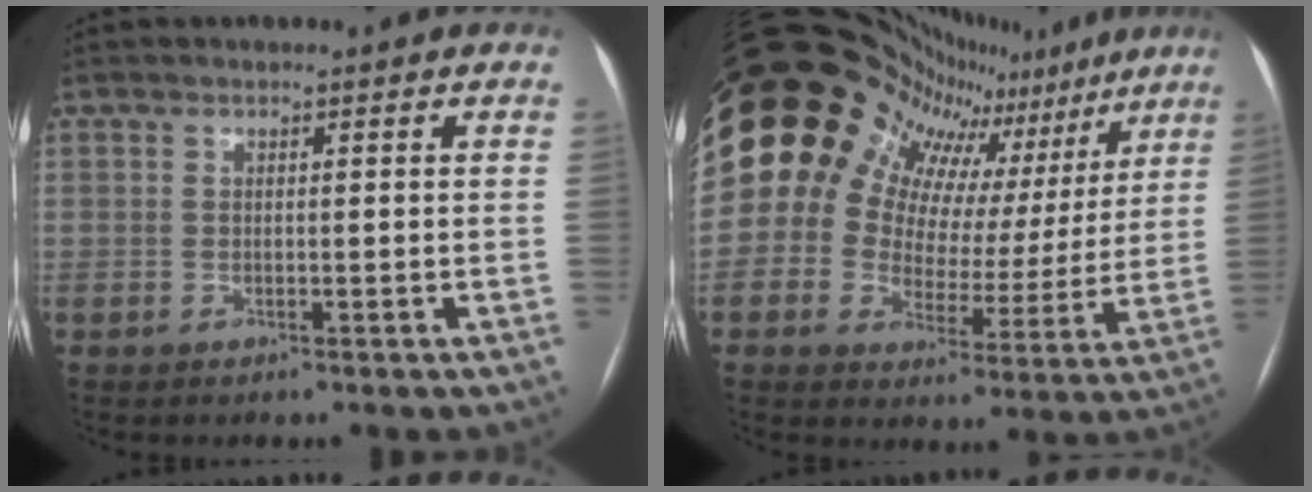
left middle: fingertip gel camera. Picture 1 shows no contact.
{"total": 25.0, "force": [14.5, 16.2, 12.2], "torque": [-0.219, 0.096, 0.187]}